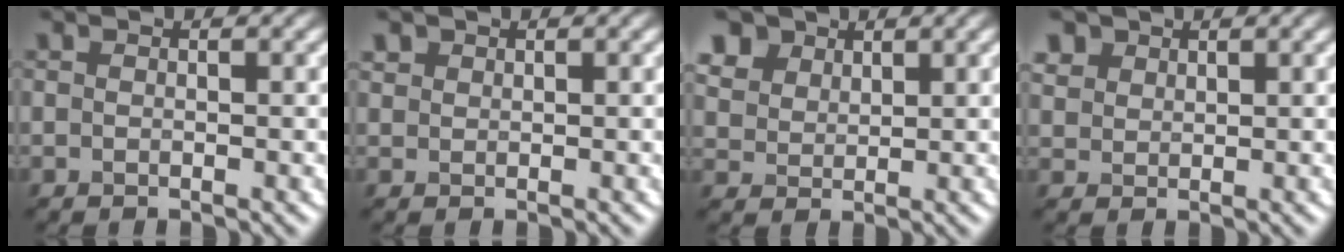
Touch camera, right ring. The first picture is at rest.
{"total": 1.3, "force": [0.1, -0.7, -1.1], "torque": [-0.002, -0.001, 0.025]}
{"total": 3.8, "force": [3.2, 2.1, 0.6], "torque": [-0.069, 0.005, 0.089]}
{"total": 1.3, "force": [0.9, 0.2, -0.9], "torque": [-0.014, 0.001, 0.050]}